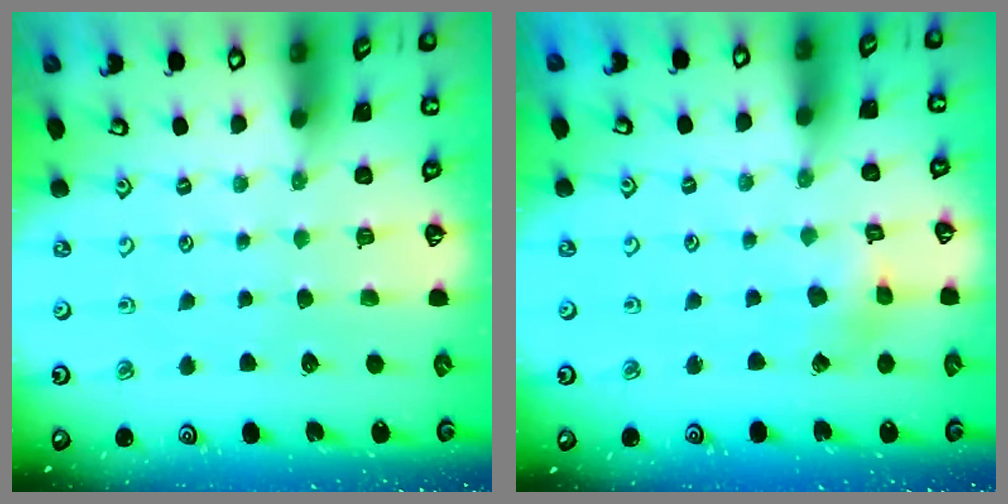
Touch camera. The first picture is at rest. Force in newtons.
{"total": 3.3, "press": 3.3, "slide": 0.2}